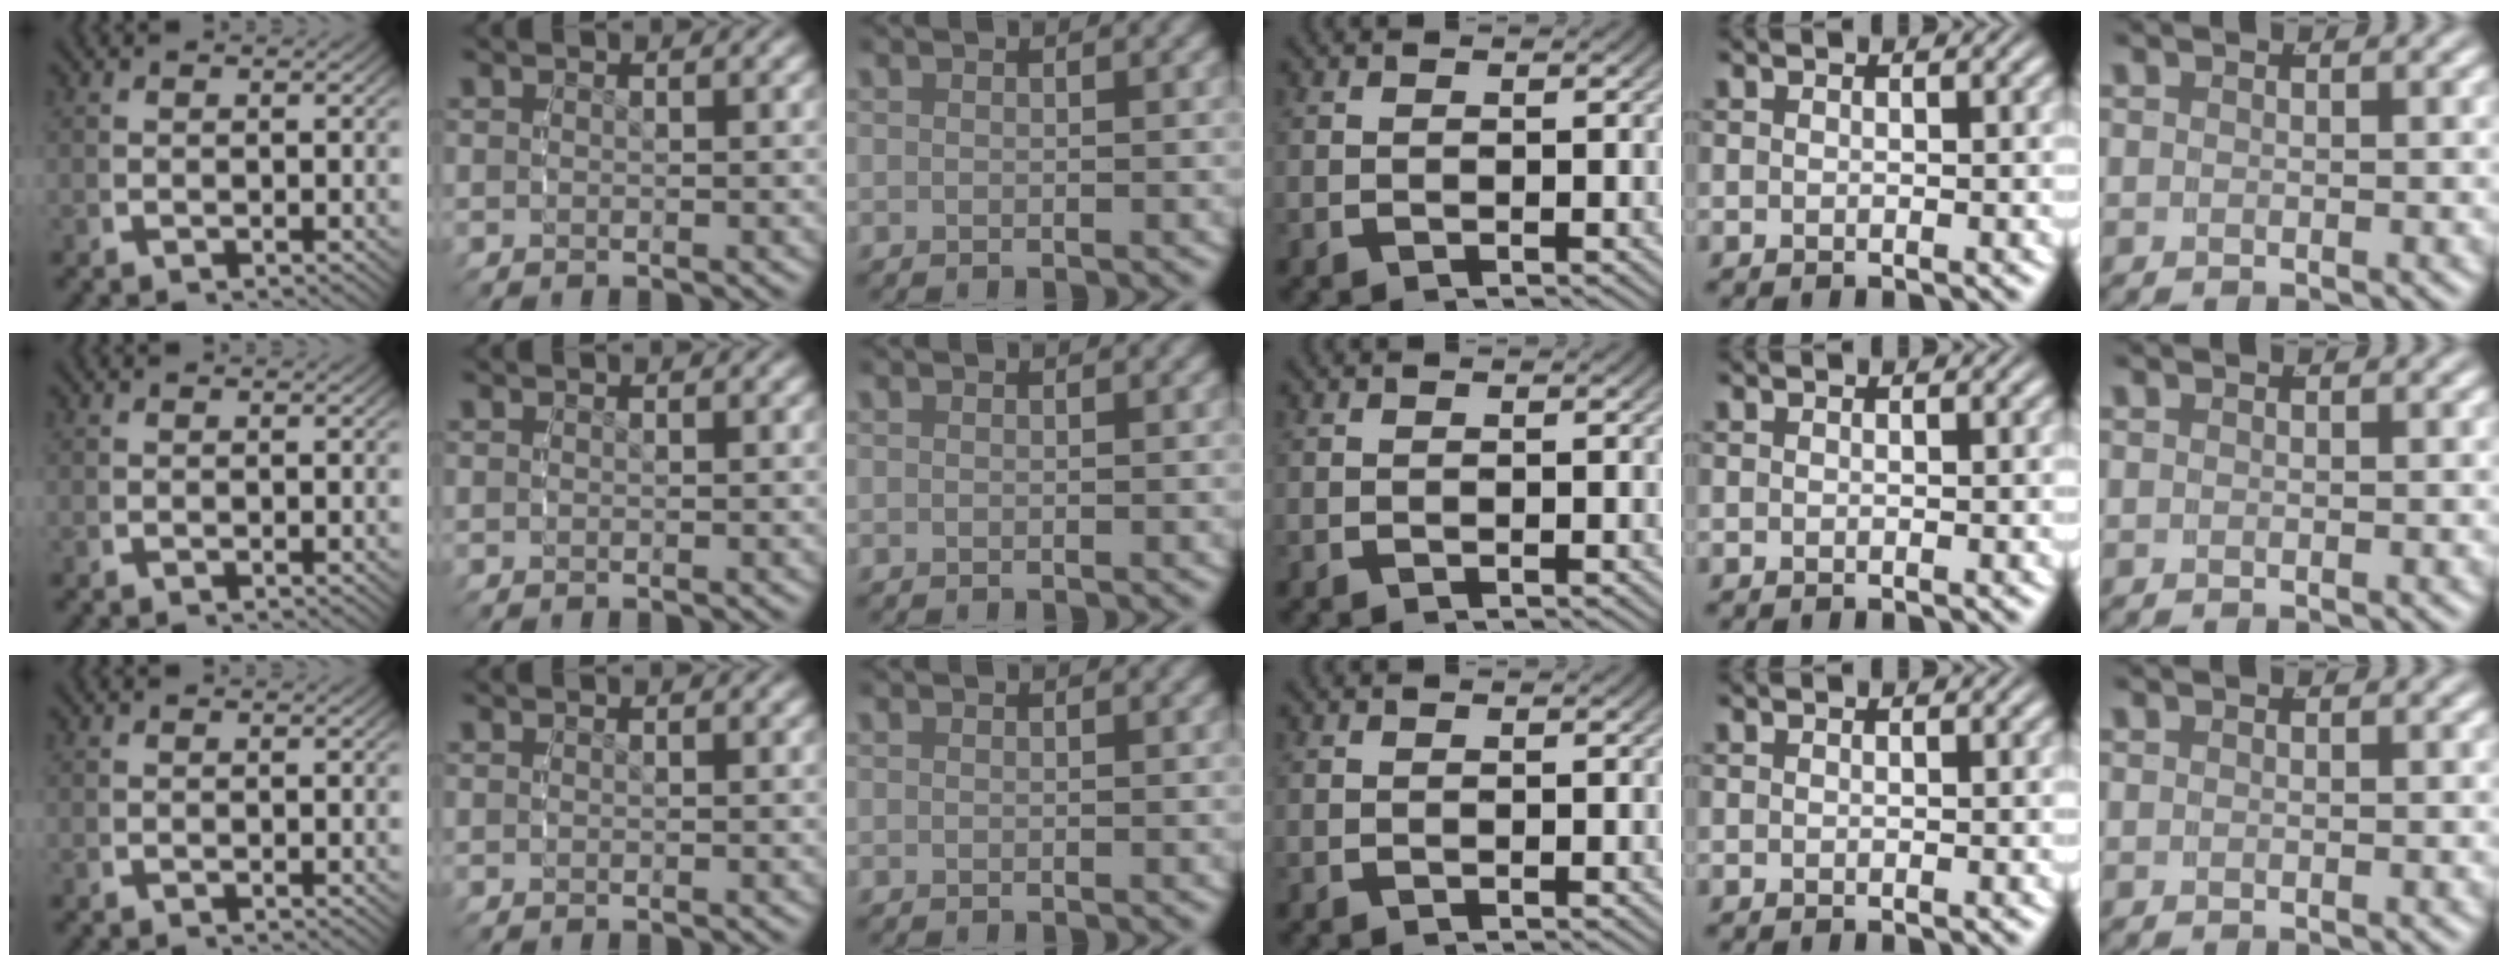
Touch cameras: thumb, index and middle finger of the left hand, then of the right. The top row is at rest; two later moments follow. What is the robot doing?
{"motion": "reach", "object": "string"}